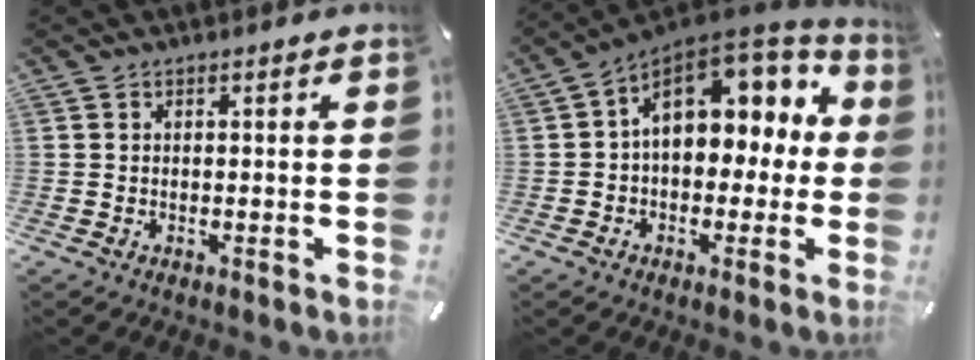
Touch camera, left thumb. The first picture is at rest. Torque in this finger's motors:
{"motor_torque": [2.07, 2.94, 1.57, -0.29, 0.21]}